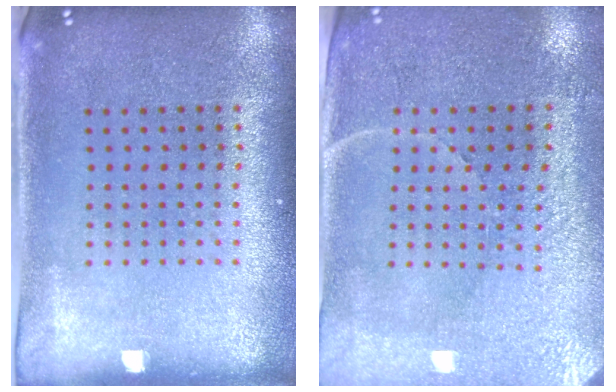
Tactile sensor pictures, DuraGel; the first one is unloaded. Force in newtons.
{"total": 3.4, "press": 3.1, "slide": 1.4}